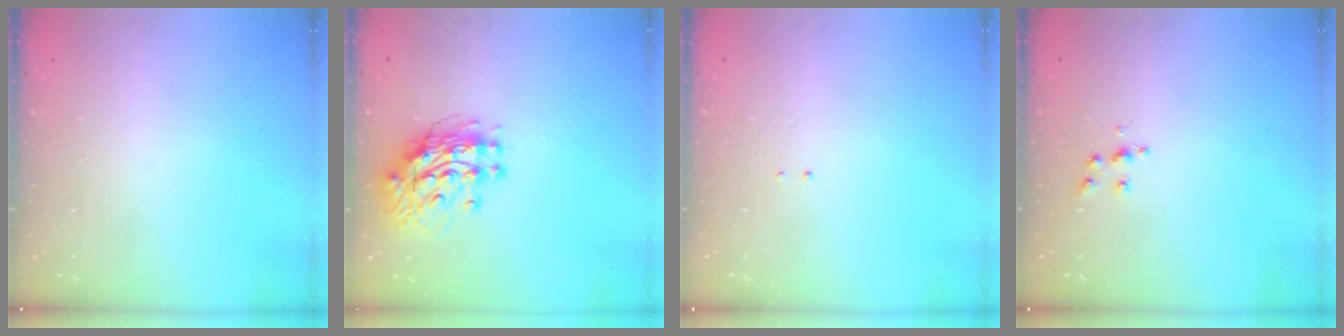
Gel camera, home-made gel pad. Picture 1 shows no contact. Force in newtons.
{"total": 11.3, "press": 11.3, "slide": 1.1}
{"total": 1.3, "press": 1.2, "slide": 0.6}
{"total": 6.1, "press": 6.1, "slide": 0.5}